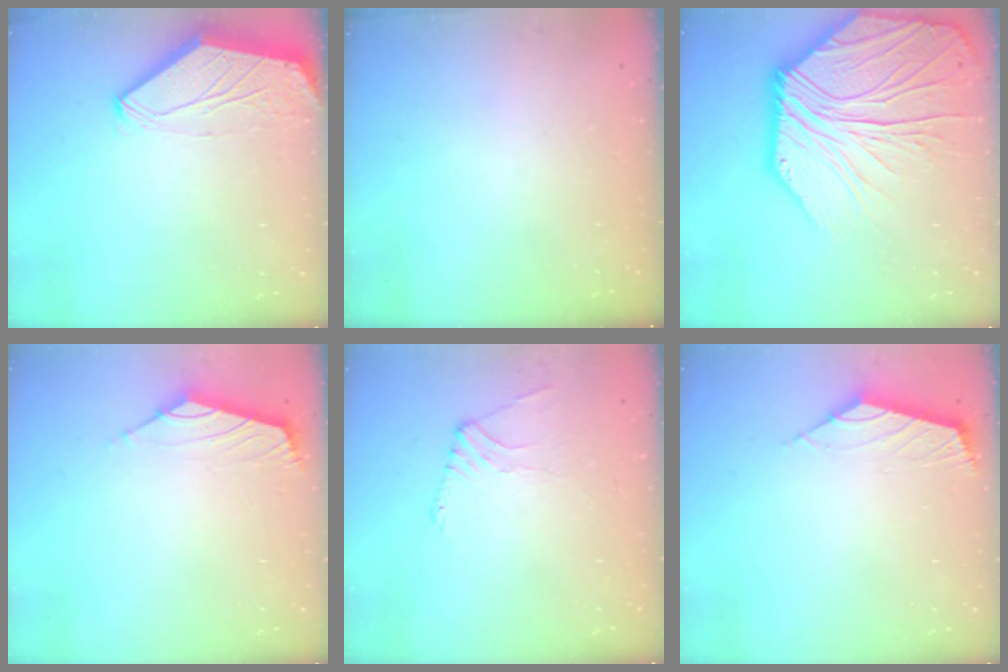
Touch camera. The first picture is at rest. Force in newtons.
{"total": 0.0}
{"total": 21.6, "press": 21.4, "slide": 3.0}
{"total": 1.6, "press": 1.4, "slide": 0.6}
{"total": 0.7, "press": 0.6, "slide": 0.3}
{"total": 2.6, "press": 2.5, "slide": 0.6}